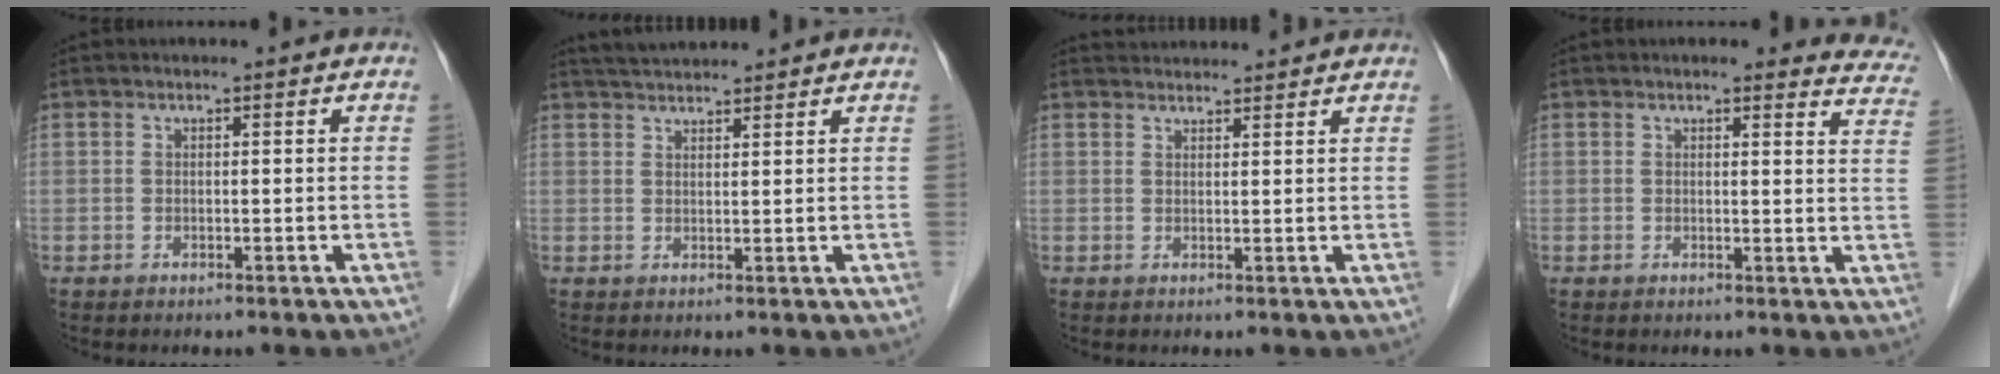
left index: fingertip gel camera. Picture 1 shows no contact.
{"total": 4.8, "force": [4.5, 0.3, 1.4], "torque": [-0.026, 0.031, 0.077]}
{"total": 6.4, "force": [6.3, 0.5, 1.1], "torque": [-0.016, 0.032, 0.081]}
{"total": 10.6, "force": [9.9, 2.3, 2.9], "torque": [0.009, -0.025, 0.071]}